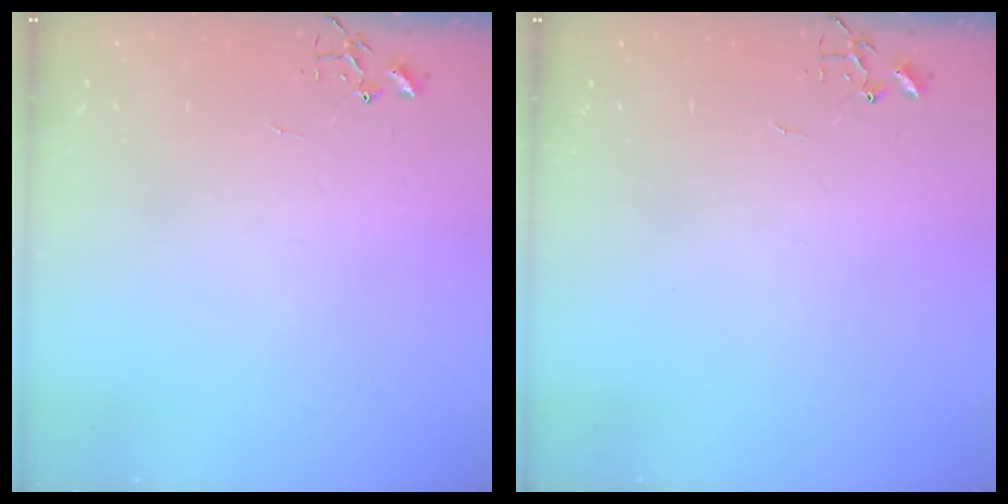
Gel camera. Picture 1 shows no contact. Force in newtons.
{"total": 0.0}